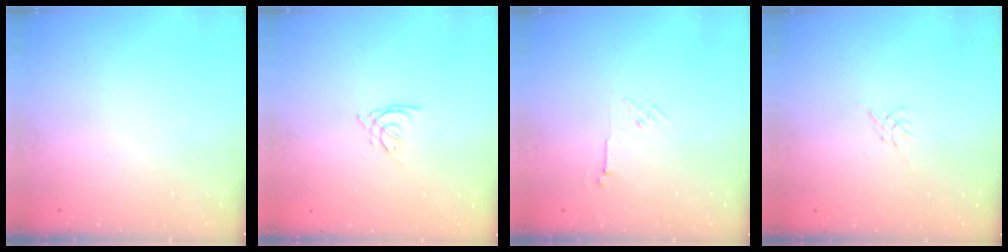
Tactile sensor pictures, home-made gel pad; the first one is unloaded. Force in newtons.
{"total": 1.9, "press": 1.9, "slide": 0.4}
{"total": 3.5, "press": 3.4, "slide": 0.7}
{"total": 0.0}